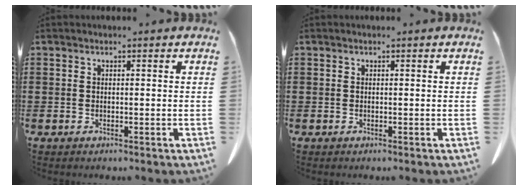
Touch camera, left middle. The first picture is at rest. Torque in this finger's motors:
{"motor_torque": [0.19, -0.17, 0.05, 0.02]}